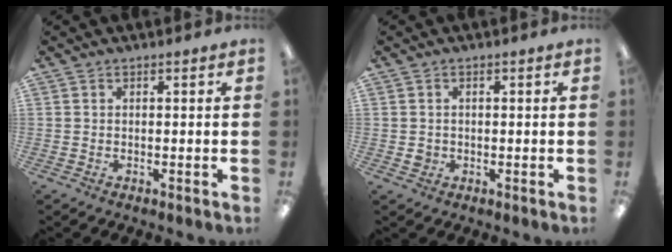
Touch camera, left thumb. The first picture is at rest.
{"total": 1.7, "force": [-0.2, 1.6, 0.6], "torque": [-0.013, 0.004, -0.005]}